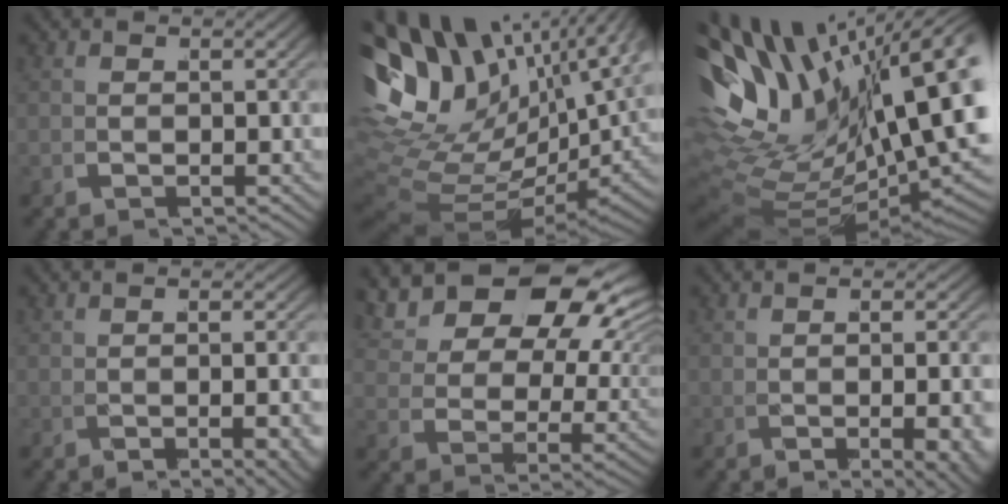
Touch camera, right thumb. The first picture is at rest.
{"total": 16.4, "force": [2.5, 10.8, 12.1], "torque": [-0.251, -0.023, 0.051]}
{"total": 18.2, "force": [0.7, 11.2, 14.2], "torque": [-0.274, -0.035, 0.031]}
{"total": 2.8, "force": [-0.9, 1.0, 2.5], "torque": [-0.046, -0.009, -0.012]}
{"total": 11.8, "force": [5.4, 6.2, 8.4], "torque": [-0.144, 0.019, 0.074]}
{"total": 3.9, "force": [-1.4, 1.2, 3.4], "torque": [-0.061, -0.015, -0.015]}